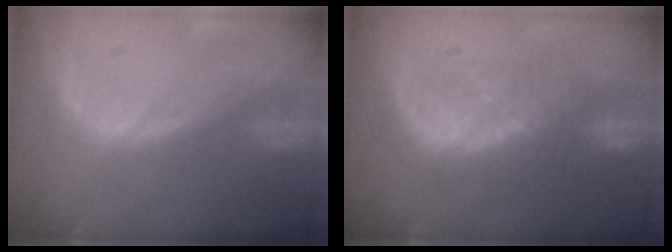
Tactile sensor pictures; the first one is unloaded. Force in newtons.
{"total": 8.3, "press": 7.7, "slide": 3.1}